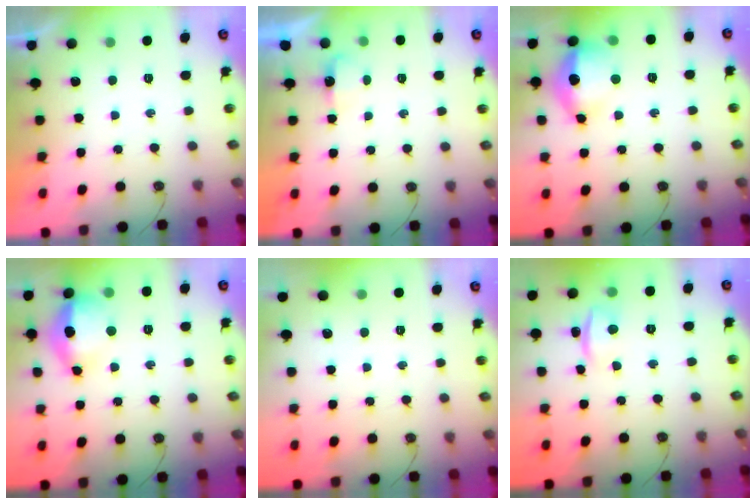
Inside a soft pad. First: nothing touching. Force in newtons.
{"total": 3.1, "press": 3.1, "slide": 0.6}
{"total": 14.8, "press": 14.7, "slide": 1.7}
{"total": 15.2, "press": 15.0, "slide": 1.9}
{"total": 0.0}
{"total": 2.0, "press": 1.5, "slide": 1.3}